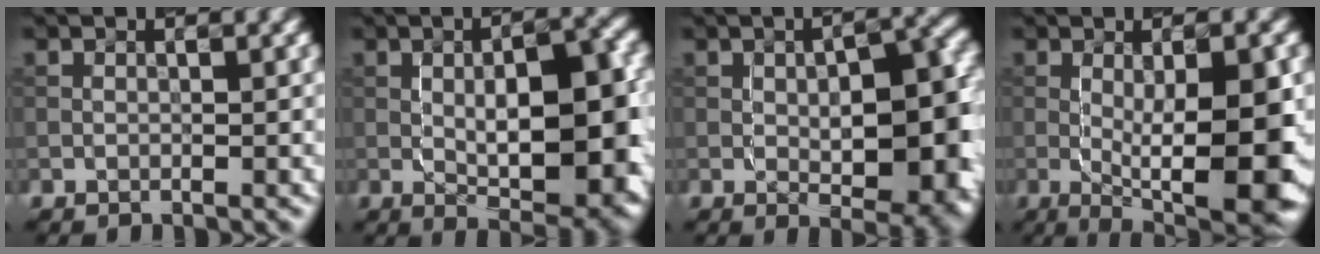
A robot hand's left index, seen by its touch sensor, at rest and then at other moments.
{"total": 9.6, "force": [-0.3, 3.5, 8.9], "torque": [-0.113, 0.007, -0.003]}
{"total": 9.2, "force": [-0.7, 4.1, 8.2], "torque": [-0.105, 0.004, -0.008]}
{"total": 10.8, "force": [-1.1, 2.9, 10.4], "torque": [-0.148, -0.018, -0.010]}